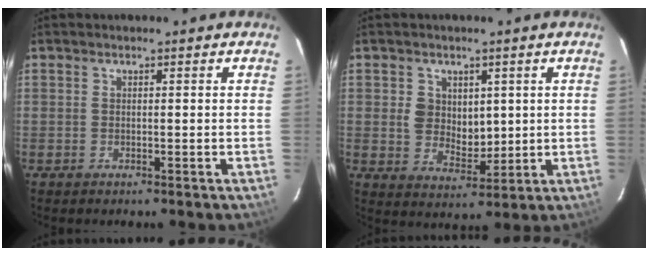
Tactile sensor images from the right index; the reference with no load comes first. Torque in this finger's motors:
{"motor_torque": [0.20, -0.06, 0.14, 0.06]}